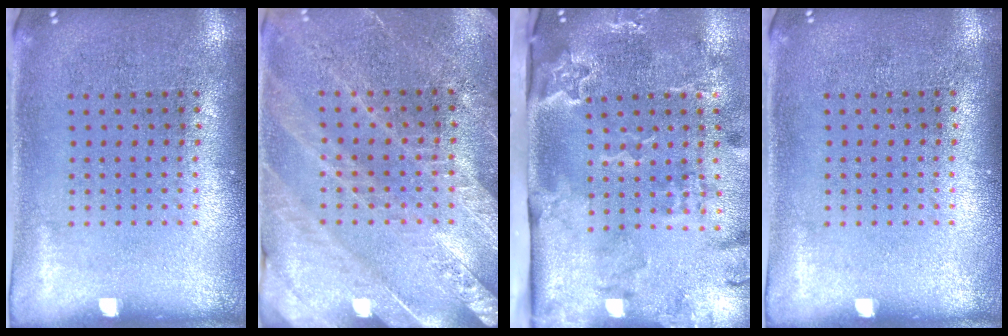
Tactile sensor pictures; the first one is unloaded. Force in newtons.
{"total": 2.7, "press": 2.7, "slide": 0.5}
{"total": 3.4, "press": 2.4, "slide": 2.5}
{"total": 0.0}